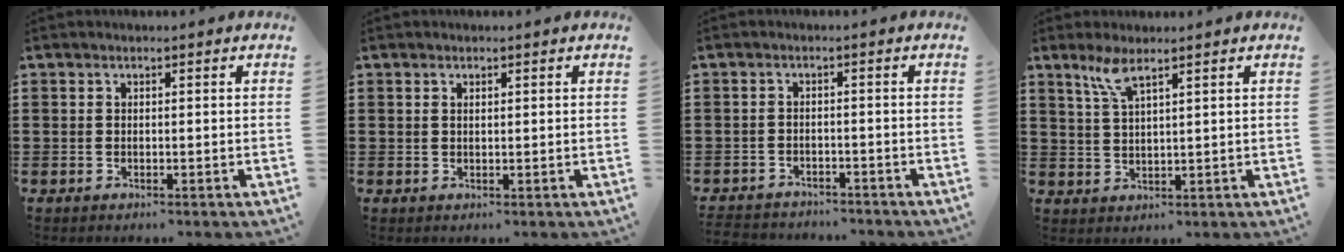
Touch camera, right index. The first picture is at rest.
{"total": 0.6, "force": [0.3, 0.3, 0.5], "torque": [-0.010, 0.002, 0.006]}
{"total": 2.2, "force": [-2.2, 0.3, -0.2], "torque": [-0.005, 0.000, -0.049]}
{"total": 4.1, "force": [2.7, 0.7, 3.0], "torque": [-0.067, 0.003, 0.048]}